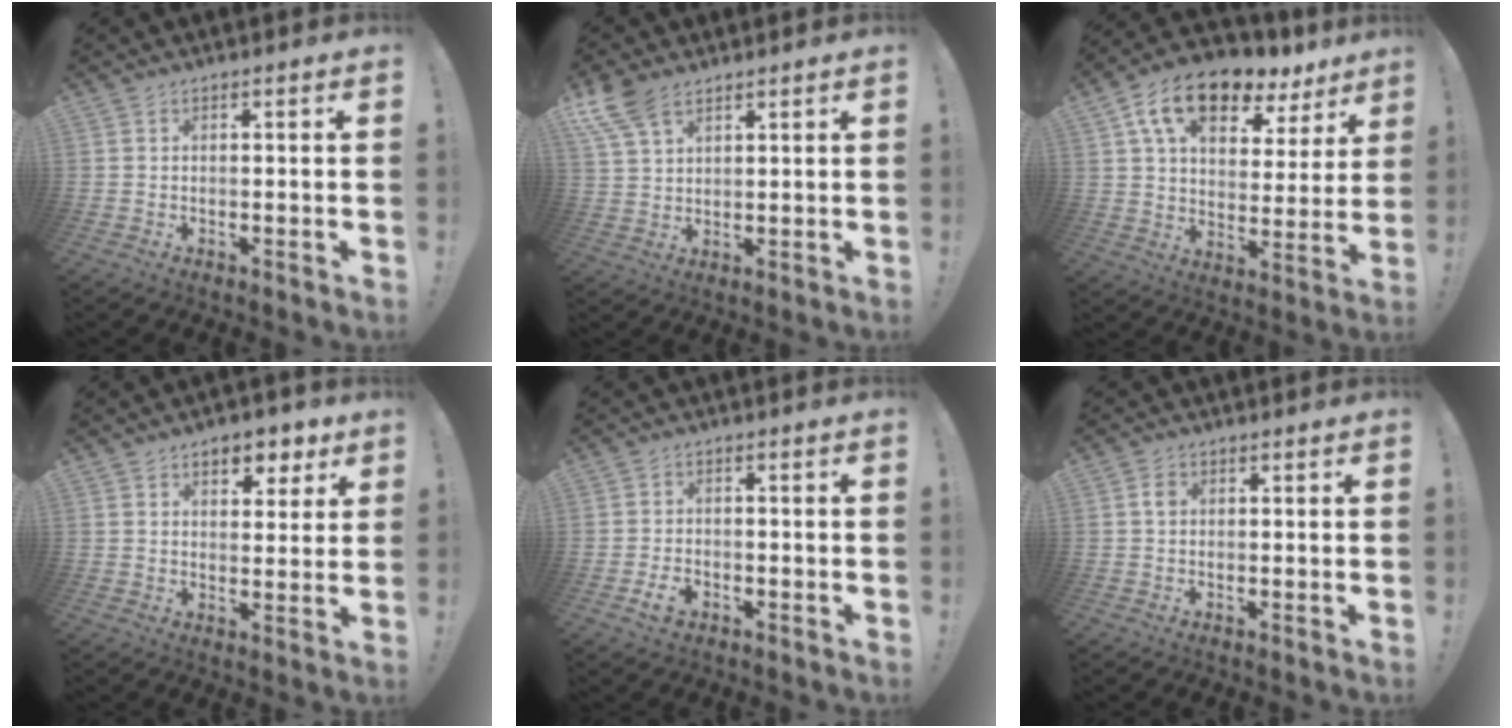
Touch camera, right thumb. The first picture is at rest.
{"total": 8.7, "force": [5.7, 4.3, 4.9], "torque": [-0.104, -0.020, 0.111]}
{"total": 15.4, "force": [9.5, 8.4, 8.8], "torque": [-0.142, -0.055, 0.168]}
{"total": 7.4, "force": [4.4, 4.7, 3.8], "torque": [-0.040, -0.024, 0.076]}
{"total": 4.4, "force": [-2.3, 2.6, 2.8], "torque": [-0.051, 0.006, -0.041]}
{"total": 1.7, "force": [0.3, 1.3, 1.0], "torque": [-0.003, -0.002, 0.002]}